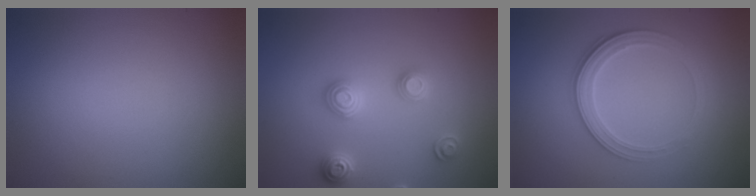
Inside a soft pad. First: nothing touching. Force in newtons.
{"total": 2.9, "press": 2.9, "slide": 0.2}
{"total": 2.8, "press": 2.7, "slide": 0.7}